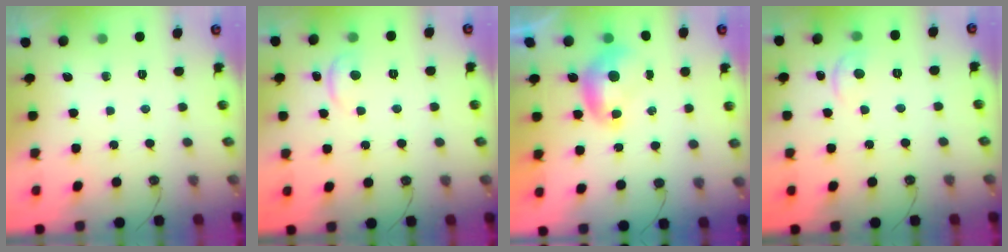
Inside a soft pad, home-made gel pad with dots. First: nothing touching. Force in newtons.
{"total": 0.5, "press": 0.4, "slide": 0.3}
{"total": 0.0}
{"total": 0.6, "press": 0.0, "slide": 0.6}